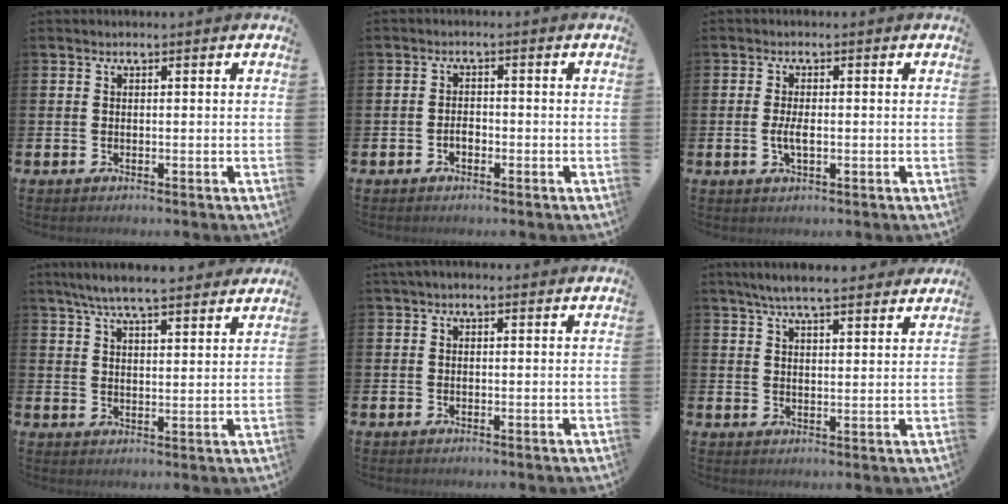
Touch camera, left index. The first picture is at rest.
{"total": 1.6, "force": [-0.7, 1.0, 1.0], "torque": [-0.015, 0.001, -0.015]}
{"total": 2.7, "force": [-0.3, 1.0, 2.5], "torque": [-0.040, -0.001, -0.007]}
{"total": 6.8, "force": [6.4, 0.7, 2.3], "torque": [-0.056, -0.027, 0.114]}
{"total": 0.8, "force": [0.5, 0.4, 0.5], "torque": [0.004, 0.001, 0.006]}
{"total": 6.0, "force": [5.6, 0.7, 2.0], "torque": [-0.047, -0.021, 0.101]}